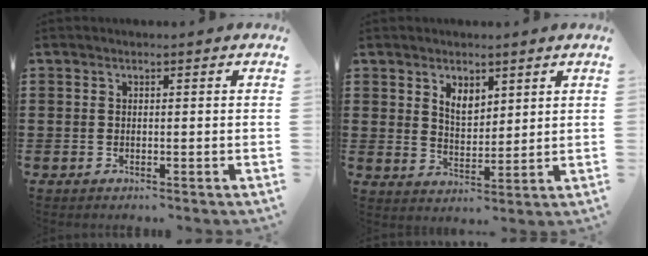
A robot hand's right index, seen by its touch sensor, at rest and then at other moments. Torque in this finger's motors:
{"motor_torque": [0.18, 0.39, 0.06, 0.03]}